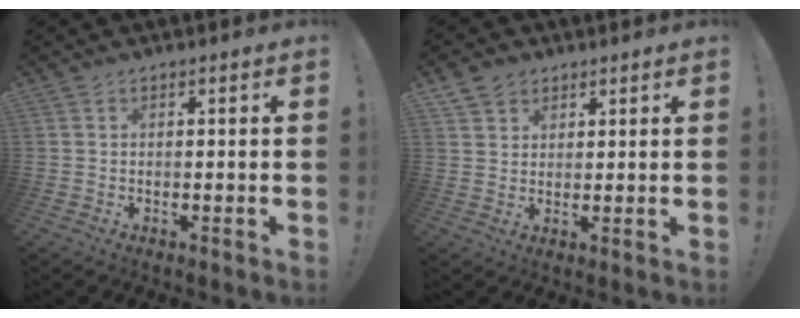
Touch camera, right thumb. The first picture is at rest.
{"total": 4.5, "force": [3.0, 3.4, 0.7], "torque": [-0.012, -0.013, 0.057]}